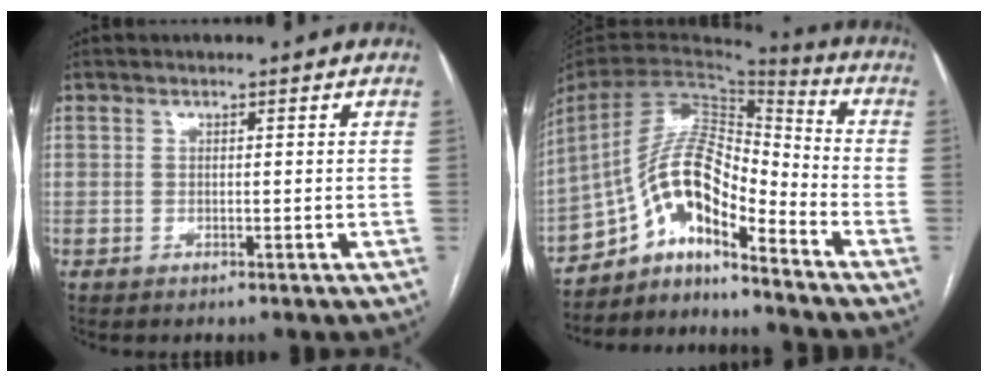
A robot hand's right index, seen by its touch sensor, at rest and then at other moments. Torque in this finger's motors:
{"motor_torque": [0.15, -0.21, 0.04, -0.05]}